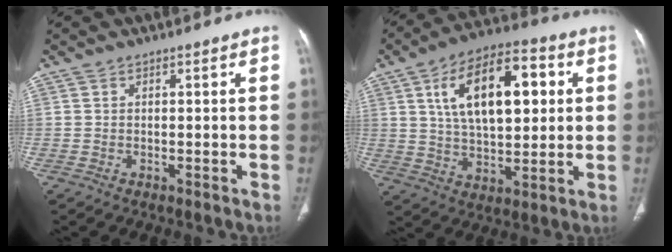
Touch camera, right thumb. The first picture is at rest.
{"total": 18.4, "force": [4.8, 9.3, 15.1], "torque": [-0.221, 0.007, 0.080]}